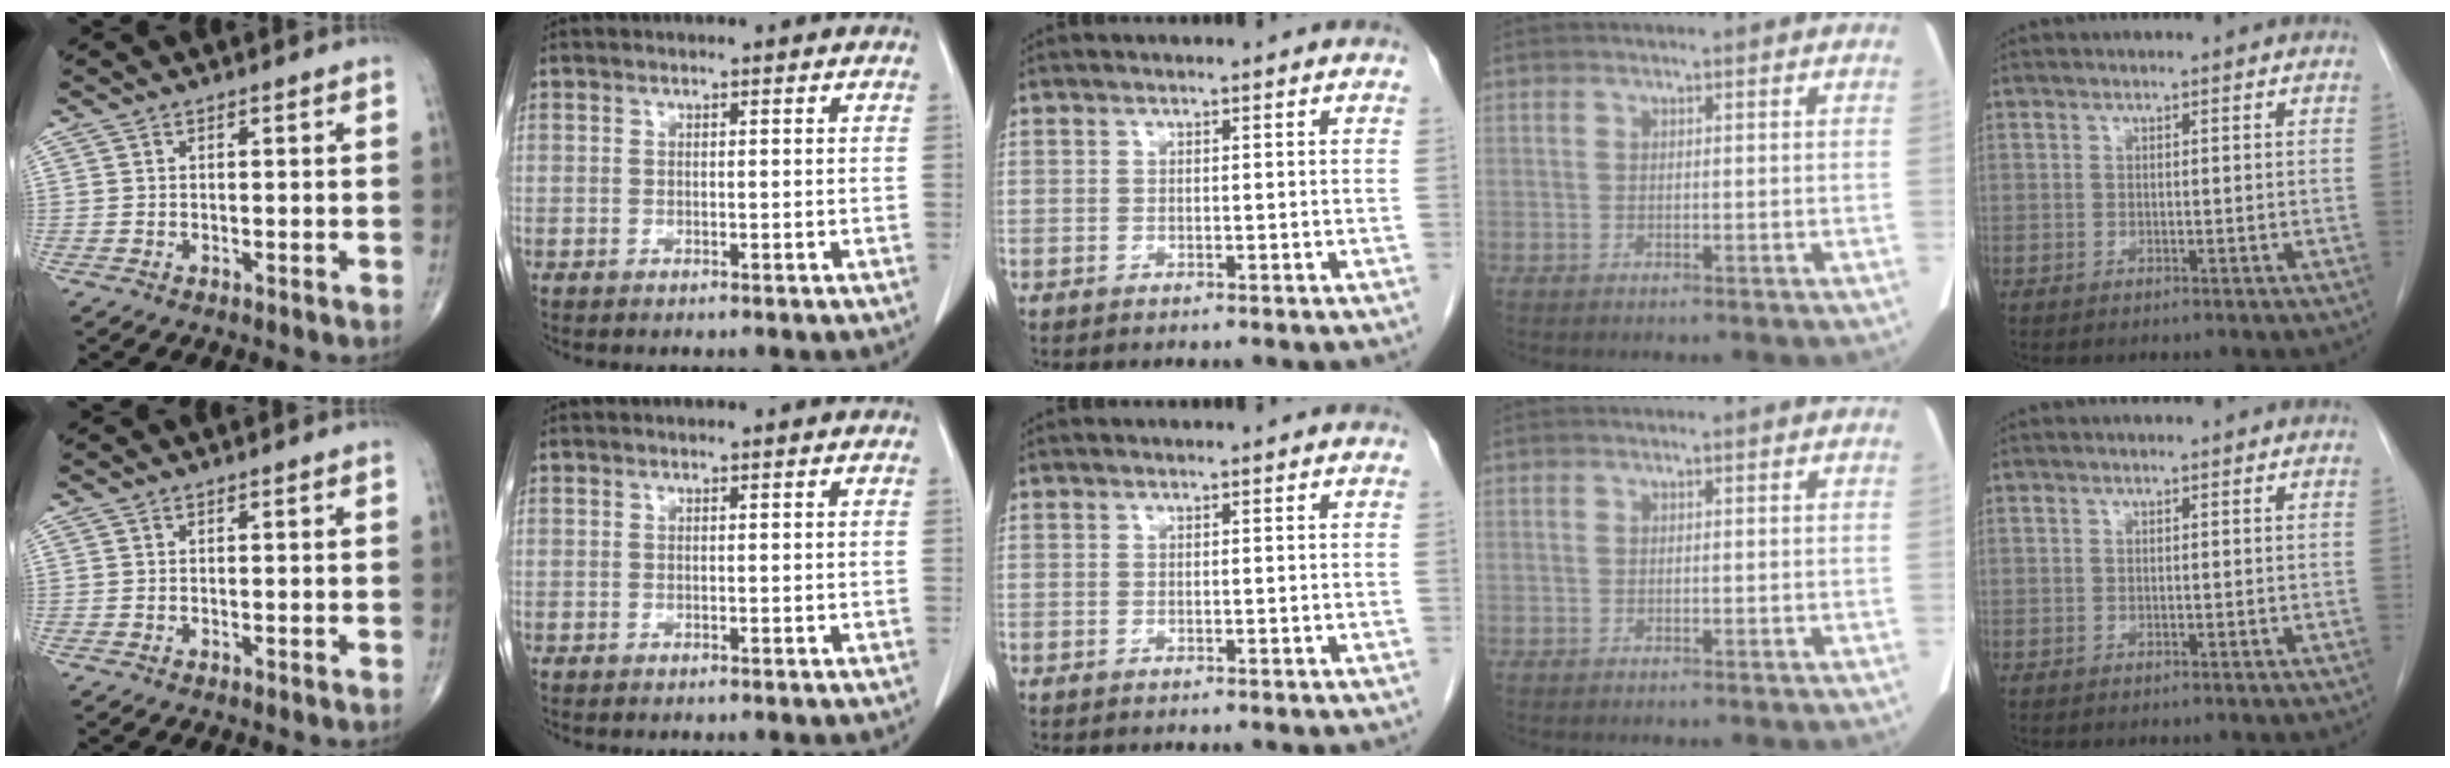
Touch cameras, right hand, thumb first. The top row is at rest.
{}